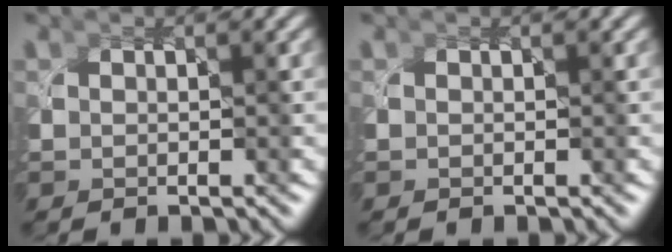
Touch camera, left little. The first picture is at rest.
{"total": 0.0}